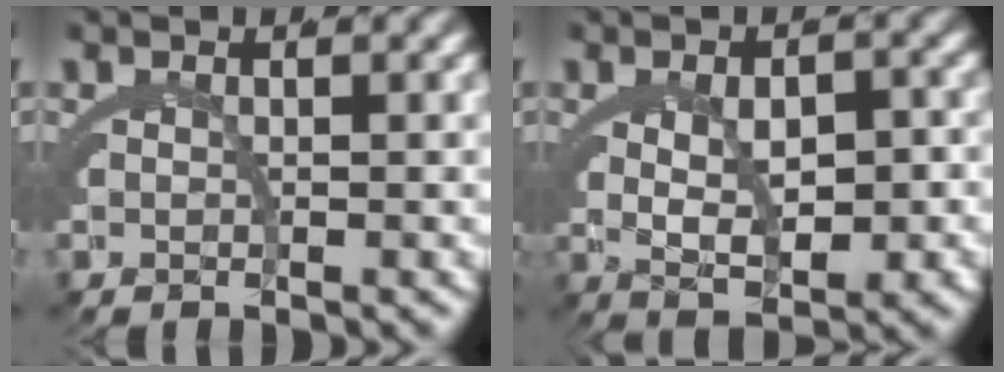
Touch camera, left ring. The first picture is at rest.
{"total": 5.0, "force": [0.0, 2.8, 4.2], "torque": [-0.065, -0.015, 0.012]}